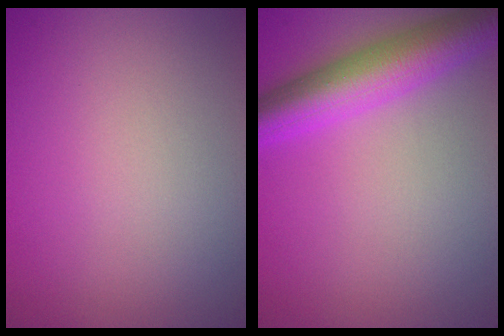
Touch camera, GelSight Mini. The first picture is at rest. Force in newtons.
{"total": 6.2, "press": 6.2, "slide": 0.1}